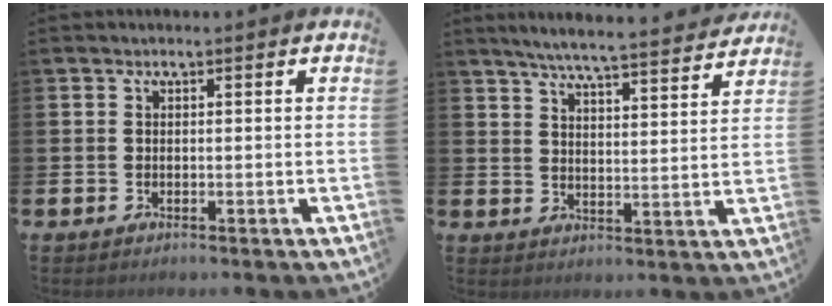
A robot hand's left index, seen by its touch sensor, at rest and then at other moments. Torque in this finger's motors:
{"motor_torque": [0.72, -0.98, 0.44, 0.14]}